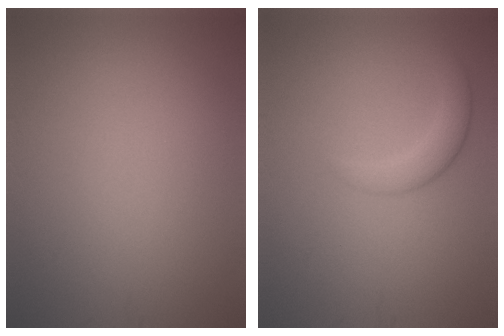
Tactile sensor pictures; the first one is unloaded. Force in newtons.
{"total": 2.6, "press": 2.6, "slide": 0.1}